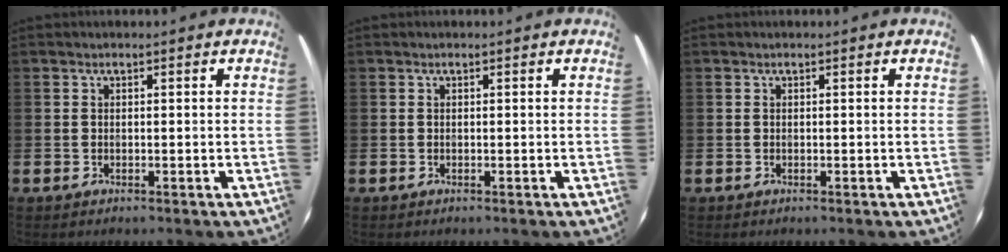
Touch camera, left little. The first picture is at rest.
{"total": 0.0}
{"total": 0.0}